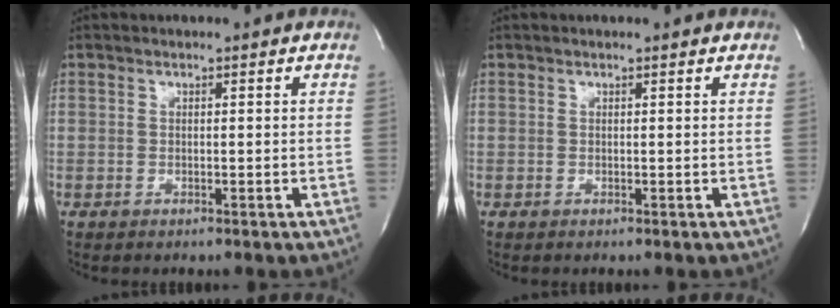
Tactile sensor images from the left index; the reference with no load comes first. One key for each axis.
{"total": 0.9, "fx": 0.8, "fy": 0.0, "fz": 0.2, "tx": -0.010, "ty": 0.001, "tz": 0.007}